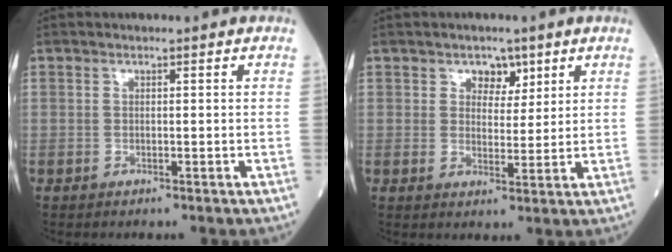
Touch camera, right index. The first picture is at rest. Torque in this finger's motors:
{"motor_torque": [0.05, 0.05, 0.03, 0.02]}